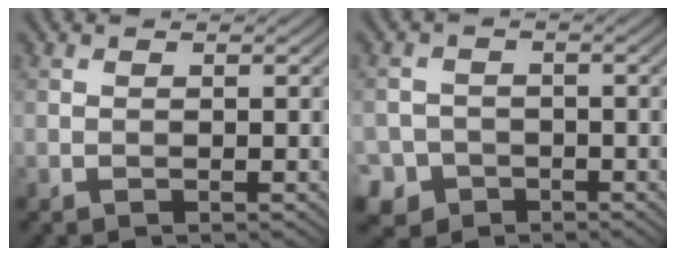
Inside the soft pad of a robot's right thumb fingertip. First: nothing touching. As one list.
[{"total": 4.3, "force": [-2.5, 3.5, 0.8], "torque": [-0.010, -0.002, -0.053]}]